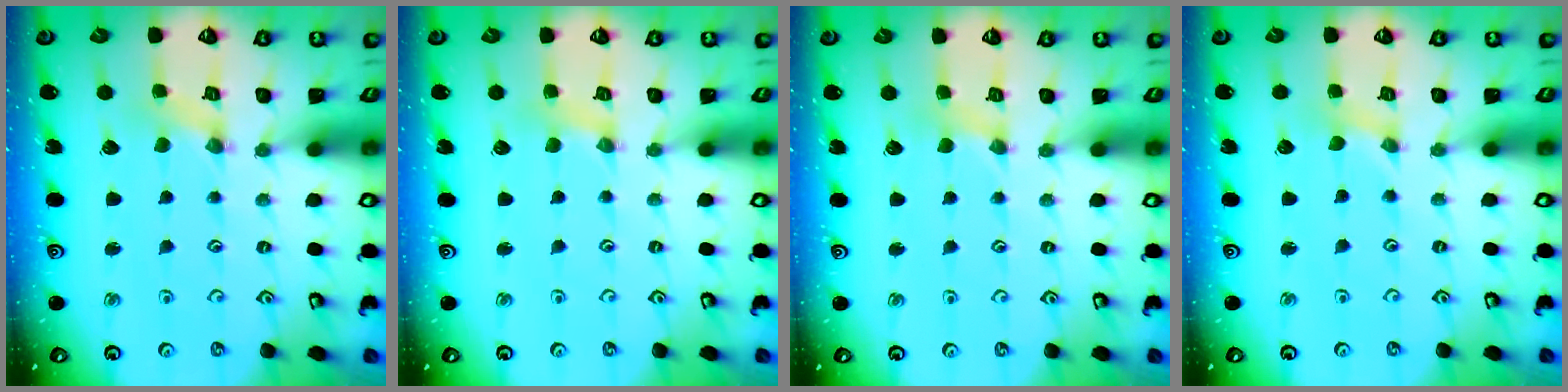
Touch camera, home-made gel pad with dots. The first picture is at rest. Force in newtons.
{"total": 2.0, "press": 1.9, "slide": 0.4}
{"total": 1.5, "press": 1.5, "slide": 0.2}
{"total": 0.0}